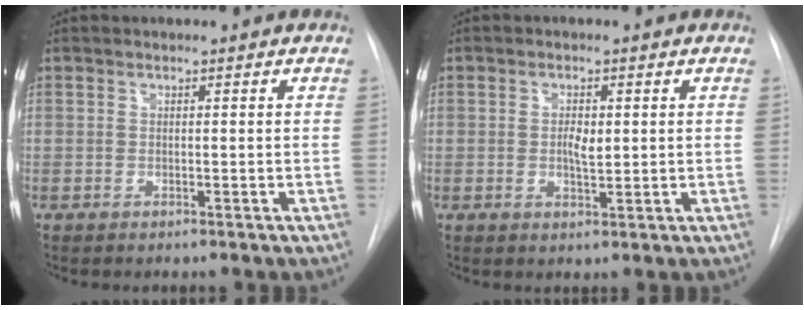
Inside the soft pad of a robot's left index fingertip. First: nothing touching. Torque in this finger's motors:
{"motor_torque": [0.27, -0.08, 0.02, 0.02]}